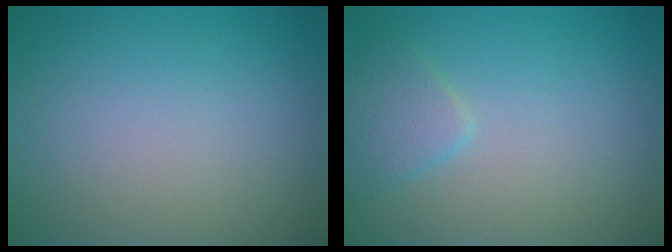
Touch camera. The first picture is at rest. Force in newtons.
{"total": 1.9, "press": 1.9, "slide": 0.2}